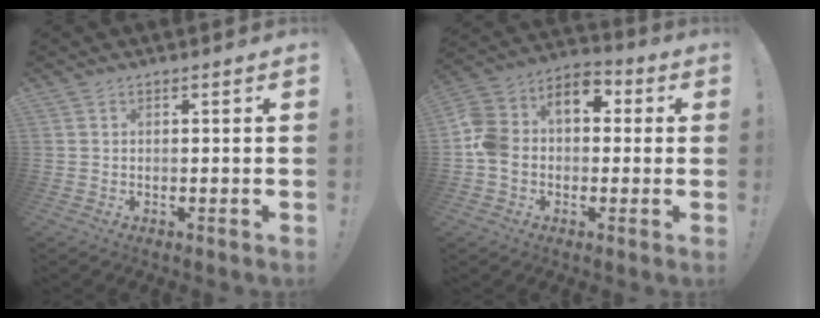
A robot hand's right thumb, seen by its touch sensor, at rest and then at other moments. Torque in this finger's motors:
{"motor_torque": [1.97, 1.63, 1.31, -0.25, 0.11]}